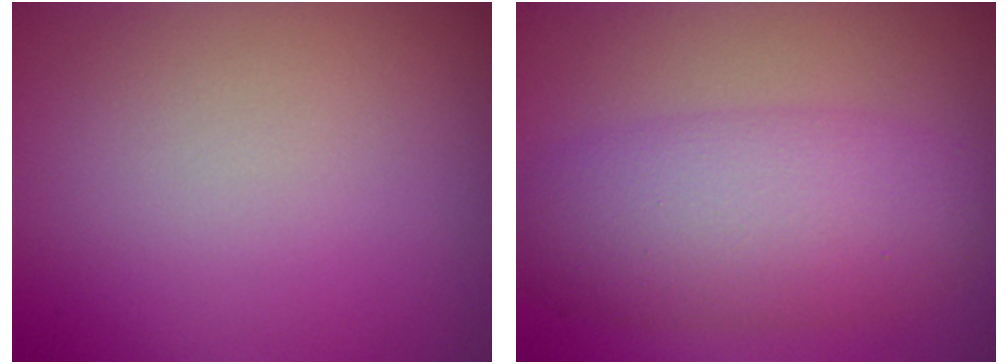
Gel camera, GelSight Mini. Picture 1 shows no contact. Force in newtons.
{"total": 6.6, "press": 6.6, "slide": 0.2}